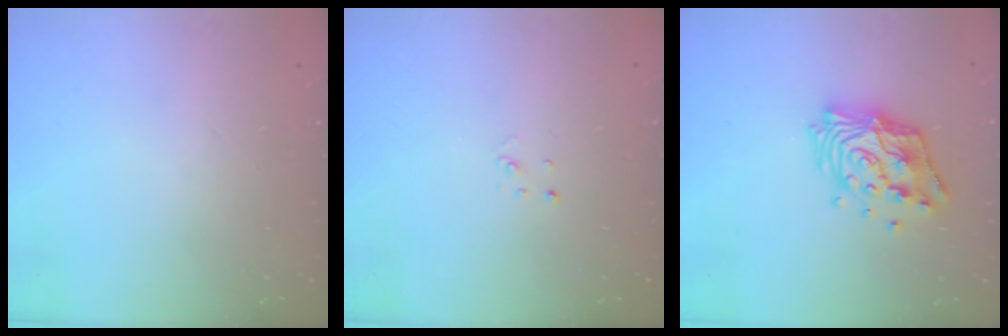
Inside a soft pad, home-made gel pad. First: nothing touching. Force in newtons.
{"total": 2.0, "press": 2.0, "slide": 0.1}
{"total": 16.3, "press": 16.3, "slide": 1.3}